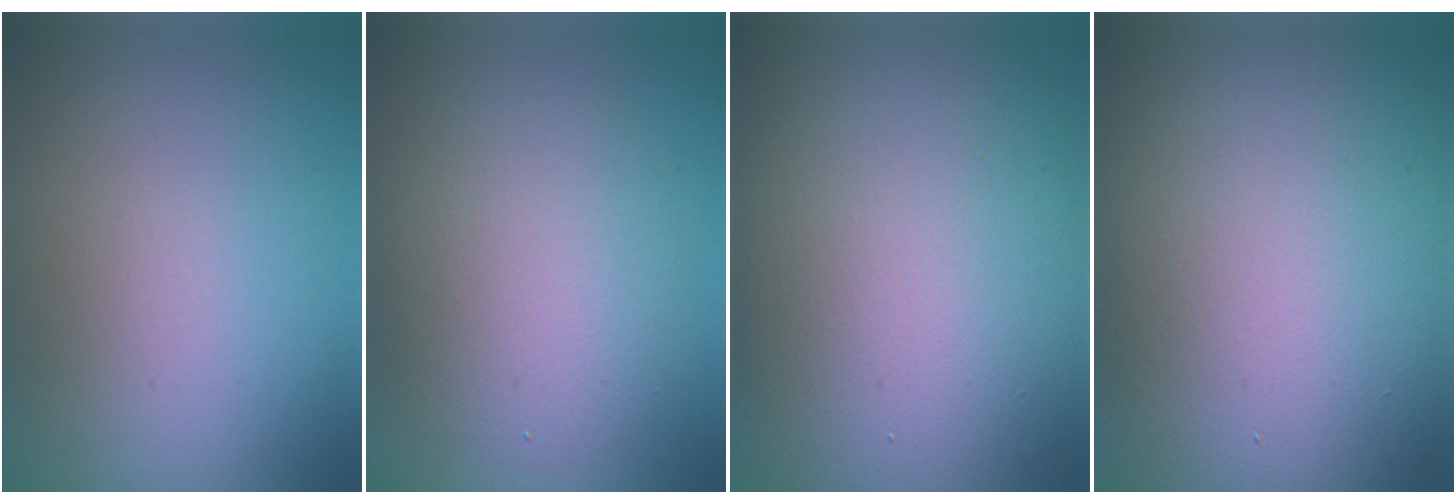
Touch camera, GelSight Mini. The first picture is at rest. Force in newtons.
{"total": 5.3, "press": 5.3, "slide": 0.3}
{"total": 16.6, "press": 16.6, "slide": 0.6}
{"total": 17.8, "press": 17.7, "slide": 1.1}